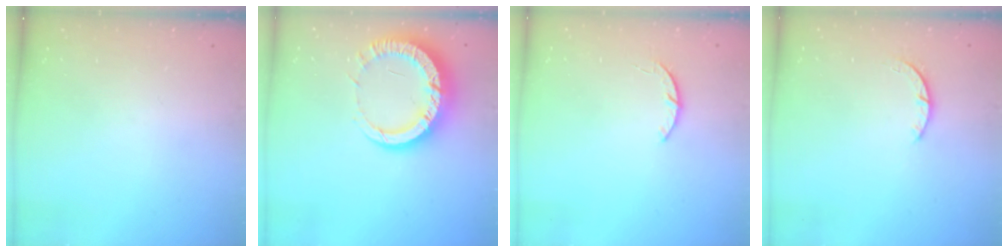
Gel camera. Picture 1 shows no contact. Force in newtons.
{"total": 12.4, "press": 12.4, "slide": 1.2}
{"total": 3.2, "press": 3.2, "slide": 0.4}
{"total": 2.4, "press": 2.4, "slide": 0.3}